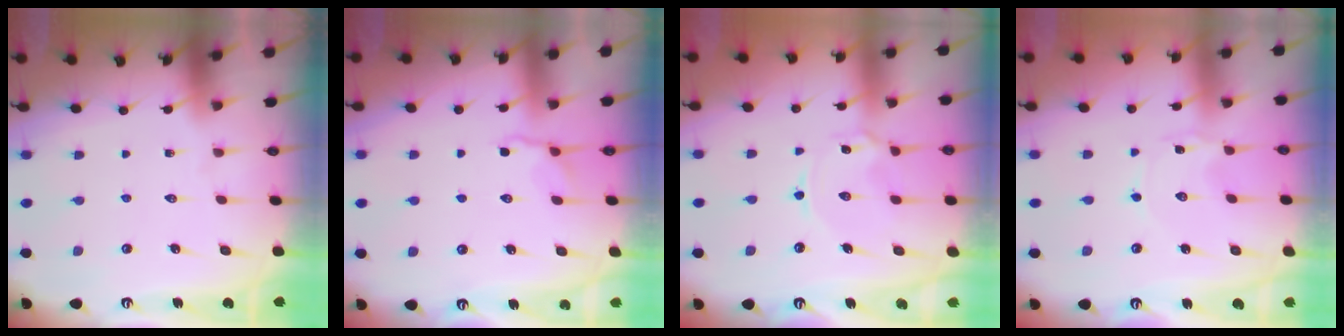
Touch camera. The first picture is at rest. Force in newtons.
{"total": 2.5, "press": 1.9, "slide": 1.6}
{"total": 2.4, "press": 2.4, "slide": 0.3}
{"total": 0.6, "press": 0.6, "slide": 0.1}